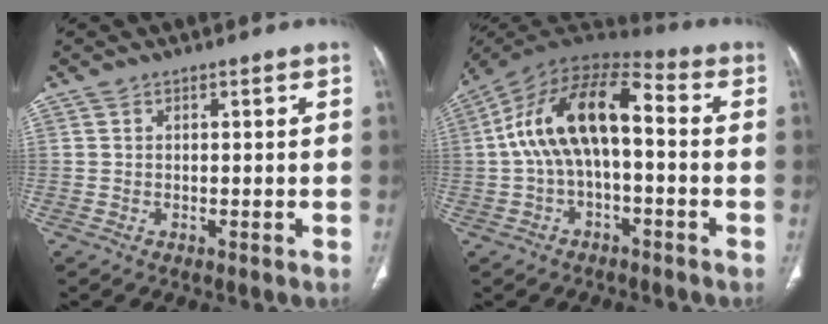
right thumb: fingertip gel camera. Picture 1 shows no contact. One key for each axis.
{"total": 15.6, "fx": 0.1, "fy": 7.7, "fz": 13.6, "tx": -0.245, "ty": 0.055, "tz": -0.009}